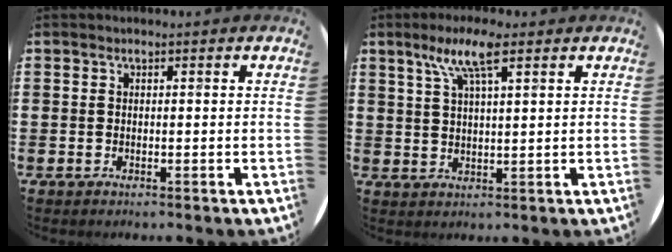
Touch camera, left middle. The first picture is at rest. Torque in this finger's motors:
{"motor_torque": [1.29, -0.85, 0.21, 0.16]}